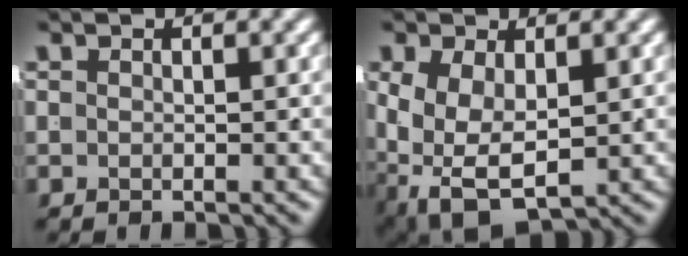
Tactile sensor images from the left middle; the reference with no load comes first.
{"total": 7.6, "force": [-2.7, 5.5, 4.6], "torque": [-0.112, -0.052, -0.019]}